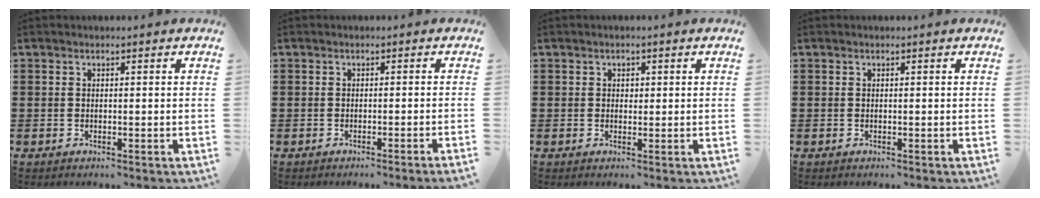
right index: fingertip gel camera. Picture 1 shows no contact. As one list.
[{"total": 0.9, "force": [-0.7, -0.3, 0.5], "torque": [-0.010, -0.001, -0.015]}, {"total": 1.0, "force": [0.2, 0.9, 0.5], "torque": [-0.011, 0.006, 0.005]}, {"total": 0.0}]